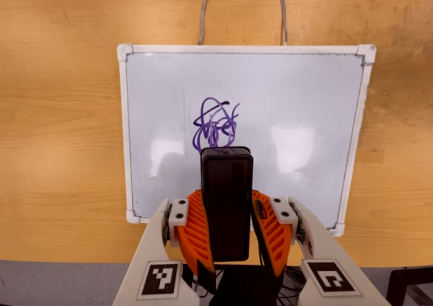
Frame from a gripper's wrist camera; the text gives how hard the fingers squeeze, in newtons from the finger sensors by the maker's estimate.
{"total": 6.9, "left": 5.7, "right": 8.1}